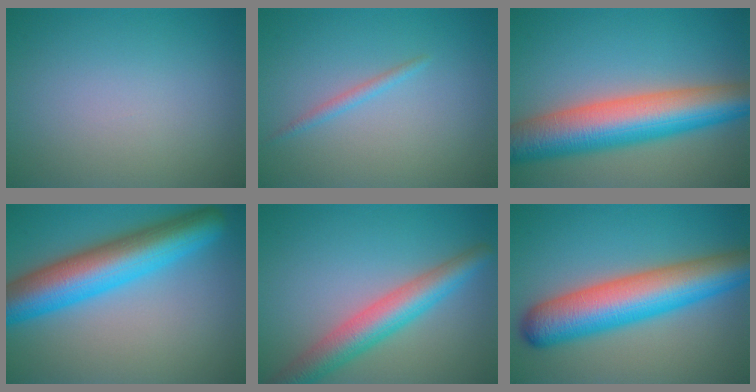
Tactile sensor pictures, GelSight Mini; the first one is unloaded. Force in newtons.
{"total": 1.0, "press": 1.0, "slide": 0.1}
{"total": 10.6, "press": 10.6, "slide": 0.3}
{"total": 9.5, "press": 9.5, "slide": 0.2}
{"total": 5.6, "press": 5.6, "slide": 0.1}
{"total": 9.9, "press": 9.9, "slide": 0.3}